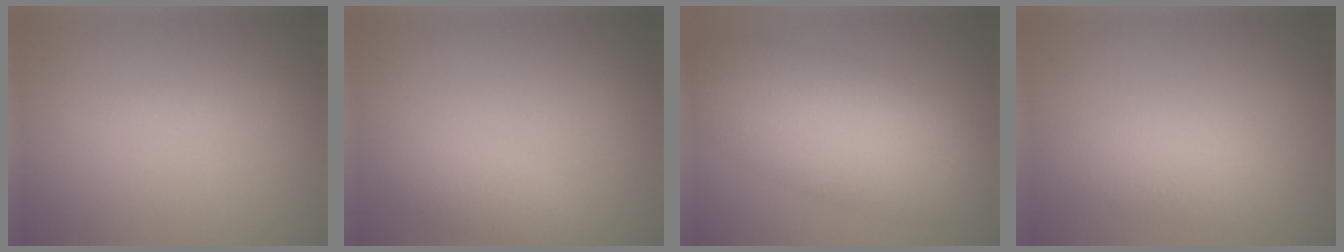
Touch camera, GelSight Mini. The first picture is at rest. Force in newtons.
{"total": 1.7, "press": 1.7, "slide": 0.0}
{"total": 9.7, "press": 9.7, "slide": 0.3}
{"total": 2.4, "press": 2.4, "slide": 0.1}